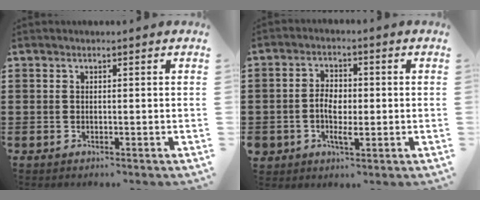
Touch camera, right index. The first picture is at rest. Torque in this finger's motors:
{"motor_torque": [1.31, 0.83, 0.34, 0.11]}